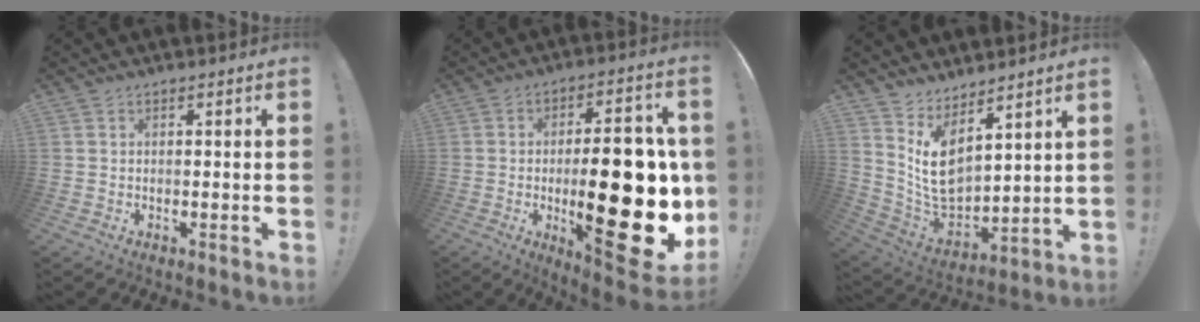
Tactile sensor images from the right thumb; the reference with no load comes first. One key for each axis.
{"total": 29.3, "fx": -2.7, "fy": 10.8, "fz": 27.1, "tx": -0.413, "ty": -0.005, "tz": -0.029}
{"total": 11.1, "fx": 5.6, "fy": 7.3, "fz": 6.2, "tx": -0.116, "ty": -0.062, "tz": 0.115}